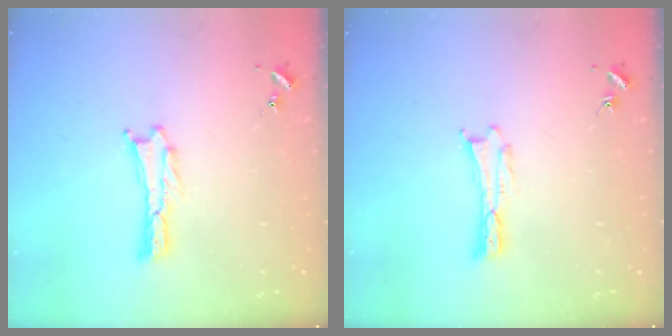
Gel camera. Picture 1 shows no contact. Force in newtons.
{"total": 0.0}